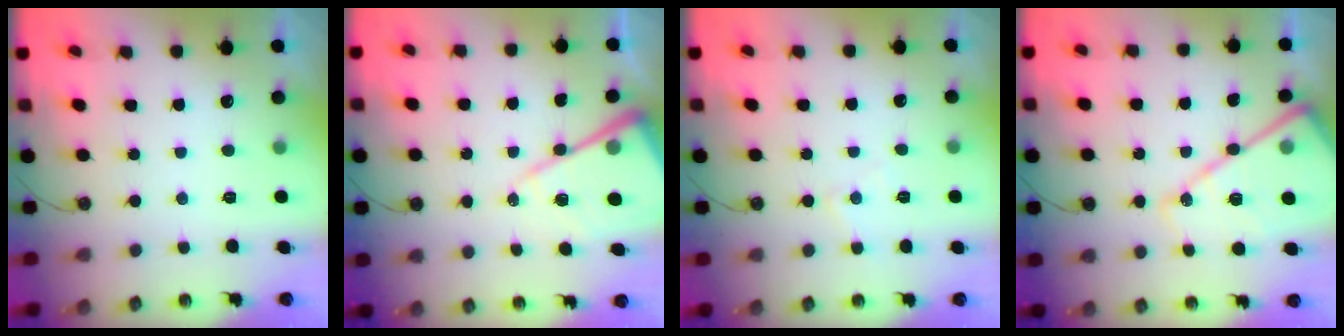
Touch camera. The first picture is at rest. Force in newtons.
{"total": 15.5, "press": 15.4, "slide": 1.5}
{"total": 4.9, "press": 4.8, "slide": 0.7}
{"total": 19.5, "press": 19.4, "slide": 1.6}